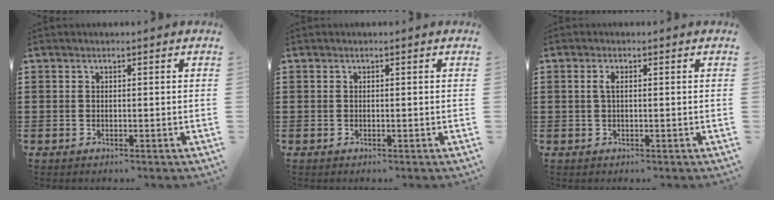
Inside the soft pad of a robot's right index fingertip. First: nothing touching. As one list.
[{"total": 0.0}, {"total": 1.6, "force": [0.1, 0.5, 1.5], "torque": [-0.036, 0.000, -0.003]}]